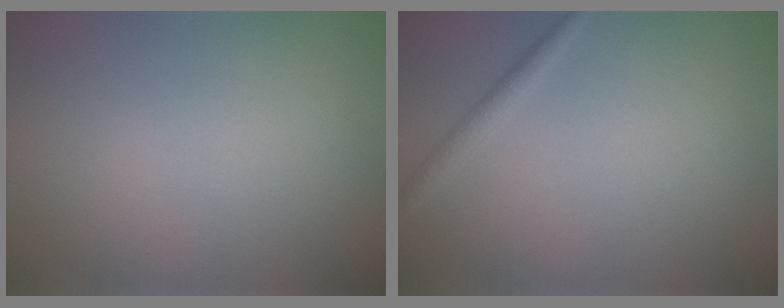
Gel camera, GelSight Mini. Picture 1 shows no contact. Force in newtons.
{"total": 1.5, "press": 1.5, "slide": 0.0}